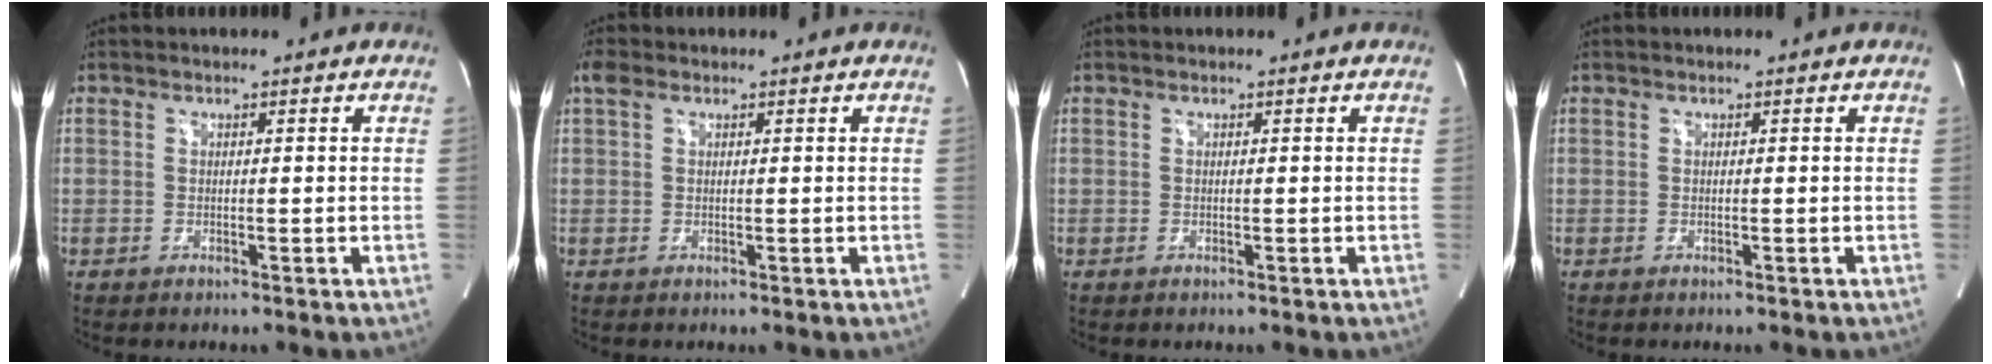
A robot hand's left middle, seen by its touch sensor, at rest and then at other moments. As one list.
[{"total": 1.8, "force": [1.1, 1.0, 1.1], "torque": [-0.029, 0.025, 0.025]}, {"total": 0.0}, {"total": 0.0}]